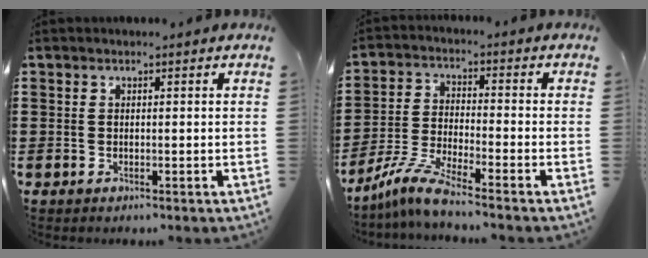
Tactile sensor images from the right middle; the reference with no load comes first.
{"total": 6.6, "force": [-5.5, 0.2, 3.6], "torque": [-0.100, -0.019, -0.112]}